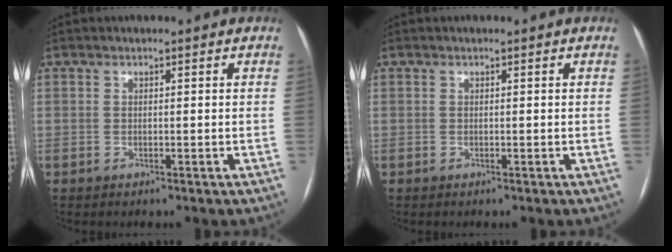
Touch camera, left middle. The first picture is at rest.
{"total": 0.0}